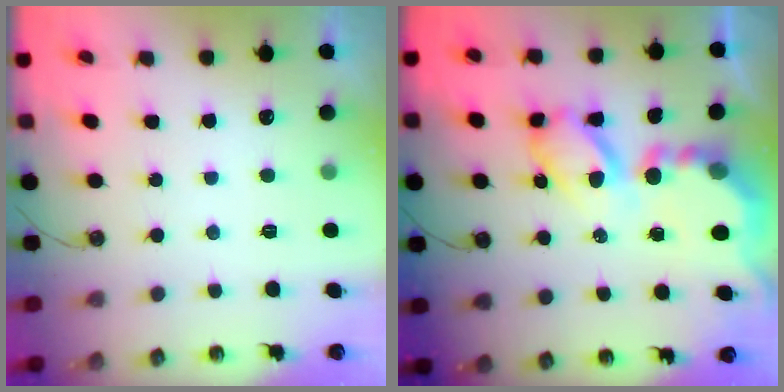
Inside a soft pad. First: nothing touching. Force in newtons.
{"total": 14.3, "press": 14.3, "slide": 1.3}